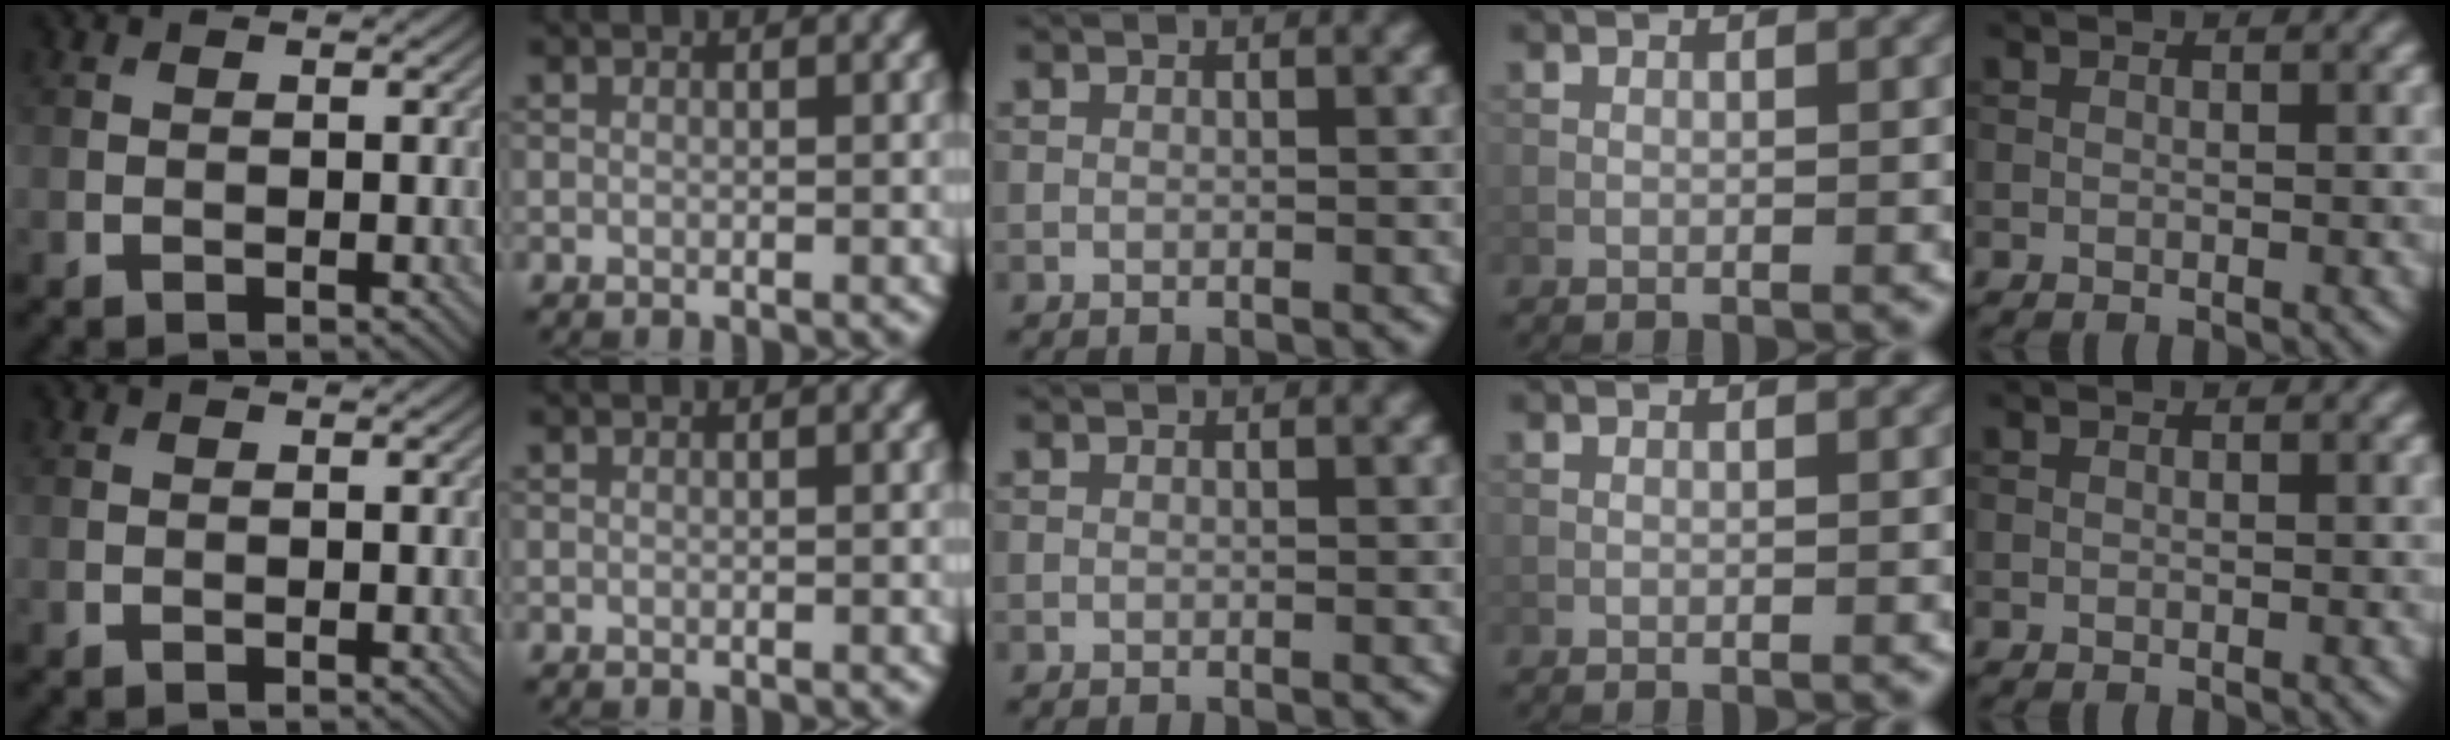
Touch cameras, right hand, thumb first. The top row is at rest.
{}